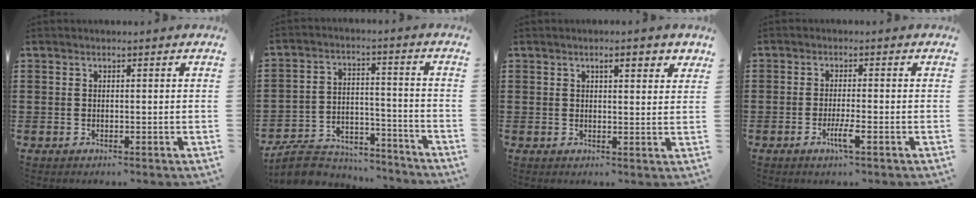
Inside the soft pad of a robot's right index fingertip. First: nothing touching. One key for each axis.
{"total": 7.6, "fx": -7.1, "fy": 2.4, "fz": 1.6, "tx": -0.038, "ty": 0.022, "tz": -0.138}
{"total": 3.0, "fx": 1.7, "fy": 0.8, "fz": 2.3, "tx": -0.032, "ty": 0.000, "tz": 0.024}
{"total": 3.5, "fx": -1.6, "fy": 0.2, "fz": 3.1, "tx": -0.059, "ty": -0.008, "tz": -0.030}